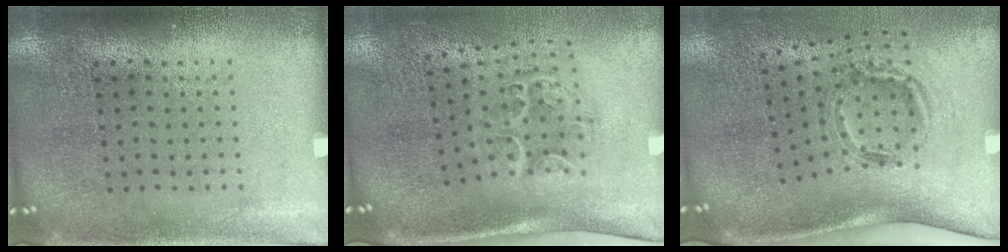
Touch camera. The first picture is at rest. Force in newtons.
{"total": 1.4, "press": 1.3, "slide": 0.7}
{"total": 1.9, "press": 1.2, "slide": 1.5}